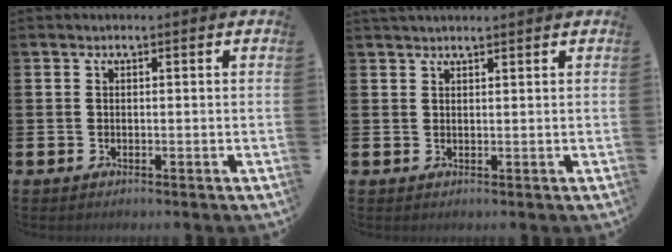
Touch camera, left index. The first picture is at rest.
{"total": 1.1, "force": [1.1, -0.1, 0.2], "torque": [-0.002, -0.002, 0.019]}